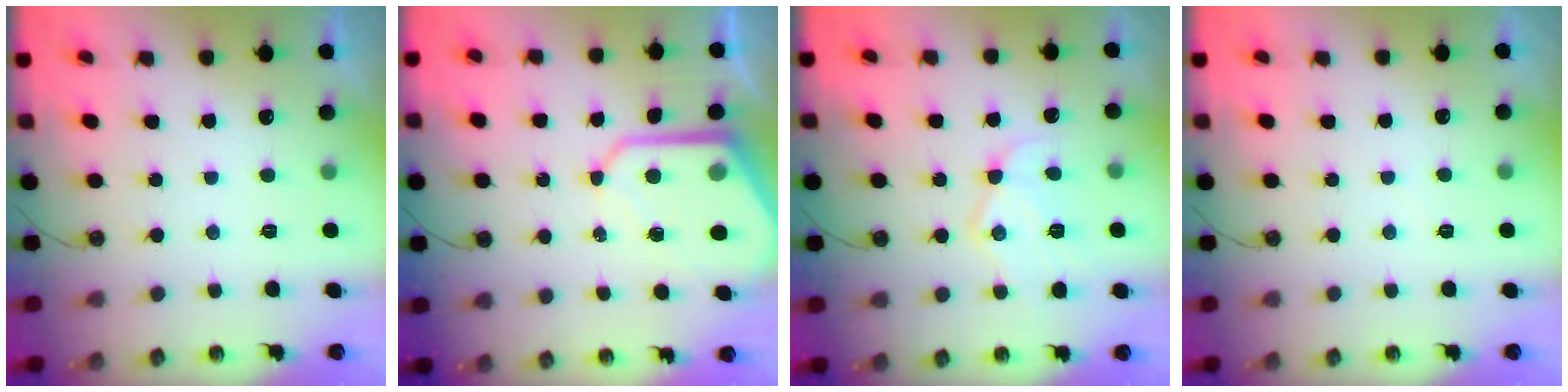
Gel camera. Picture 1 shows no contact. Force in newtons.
{"total": 9.6, "press": 9.6, "slide": 0.8}
{"total": 12.8, "press": 12.8, "slide": 1.0}
{"total": 2.9, "press": 2.9, "slide": 0.4}